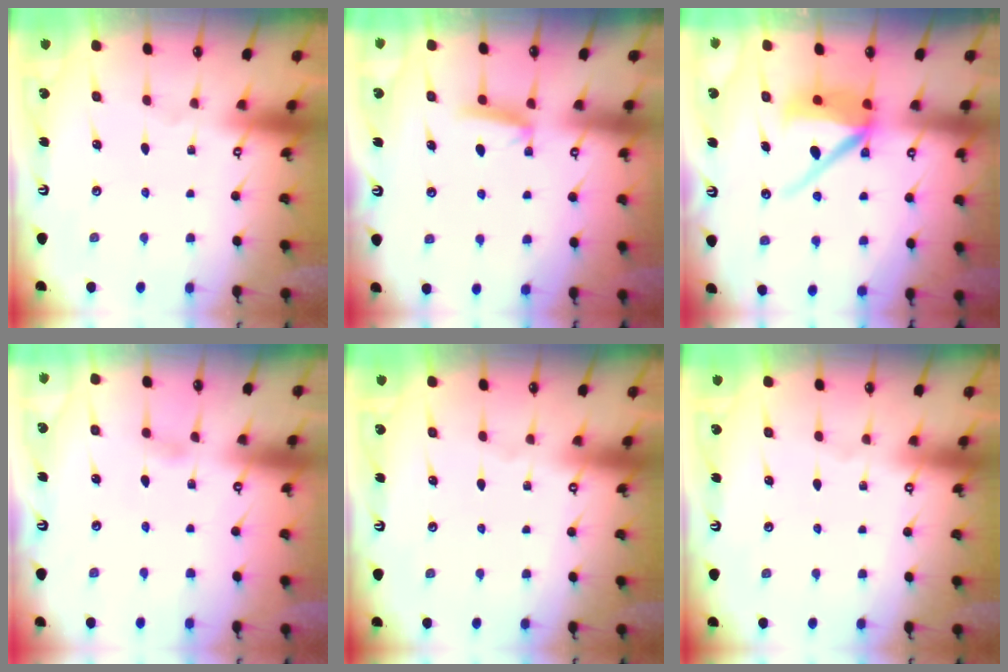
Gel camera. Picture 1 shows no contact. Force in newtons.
{"total": 4.8, "press": 4.8, "slide": 0.7}
{"total": 10.3, "press": 10.2, "slide": 1.2}
{"total": 2.9, "press": 2.9, "slide": 0.4}
{"total": 0.0}
{"total": 0.0}